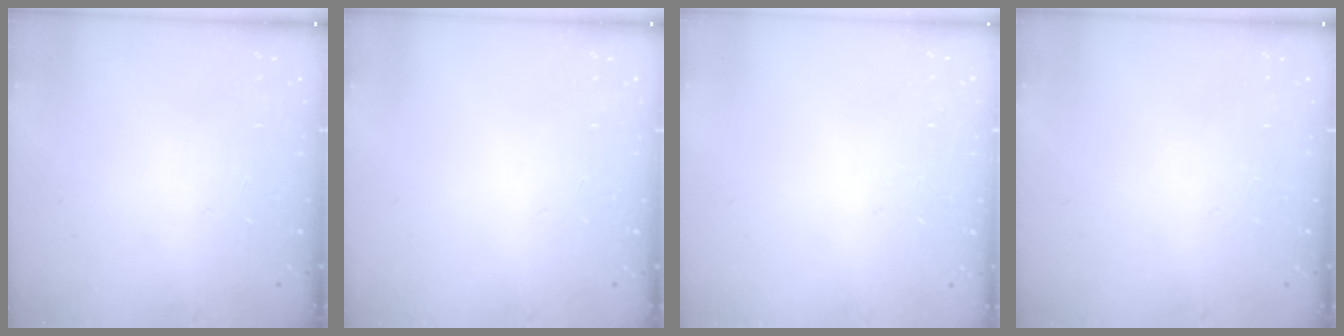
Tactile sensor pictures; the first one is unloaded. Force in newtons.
{"total": 0.0}
{"total": 0.0}
{"total": 0.0}